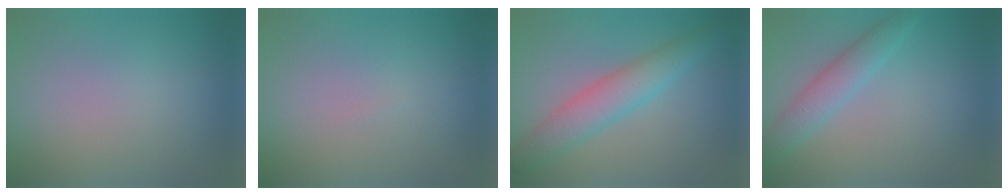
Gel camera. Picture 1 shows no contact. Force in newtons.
{"total": 0.0}
{"total": 4.4, "press": 4.4, "slide": 0.2}
{"total": 3.1, "press": 3.1, "slide": 0.2}